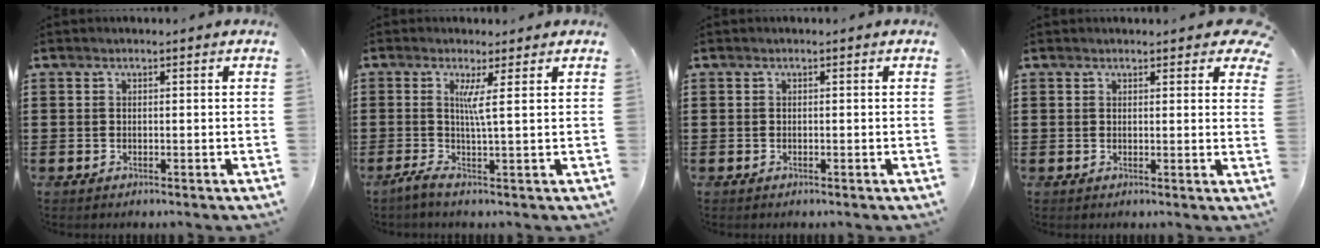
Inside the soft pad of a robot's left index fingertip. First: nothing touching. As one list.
[{"total": 4.3, "force": [0.9, -0.7, 4.2], "torque": [-0.086, -0.008, 0.011]}, {"total": 0.0}, {"total": 2.2, "force": [1.9, 1.0, 0.6], "torque": [-0.002, -0.003, 0.033]}]